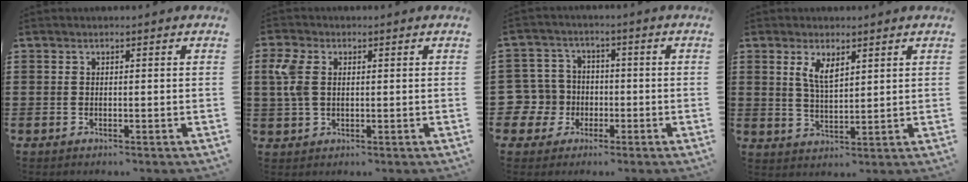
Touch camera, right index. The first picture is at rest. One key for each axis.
{"total": 4.9, "fx": 1.4, "fy": 3.0, "fz": 3.6, "tx": -0.102, "ty": 0.003, "tz": 0.017}
{"total": 6.6, "fx": -1.2, "fy": 6.4, "fz": 1.1, "tx": -0.075, "ty": 0.005, "tz": -0.026}
{"total": 4.0, "fx": 2.2, "fy": 1.5, "fz": 3.0, "tx": -0.066, "ty": 0.004, "tz": 0.038}